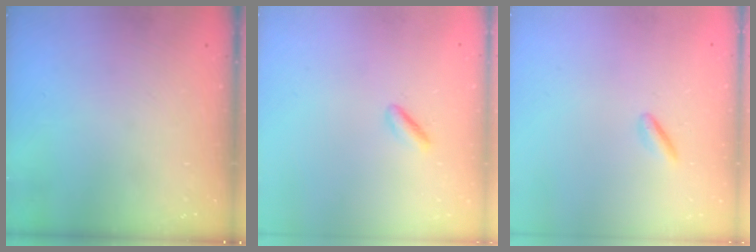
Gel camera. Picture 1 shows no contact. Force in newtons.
{"total": 1.6, "press": 1.2, "slide": 0.9}
{"total": 0.8, "press": 0.7, "slide": 0.4}